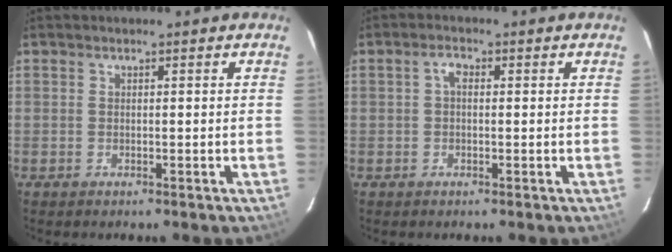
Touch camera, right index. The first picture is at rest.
{"total": 1.9, "force": [0.2, 1.2, 1.5], "torque": [-0.030, 0.009, 0.002]}